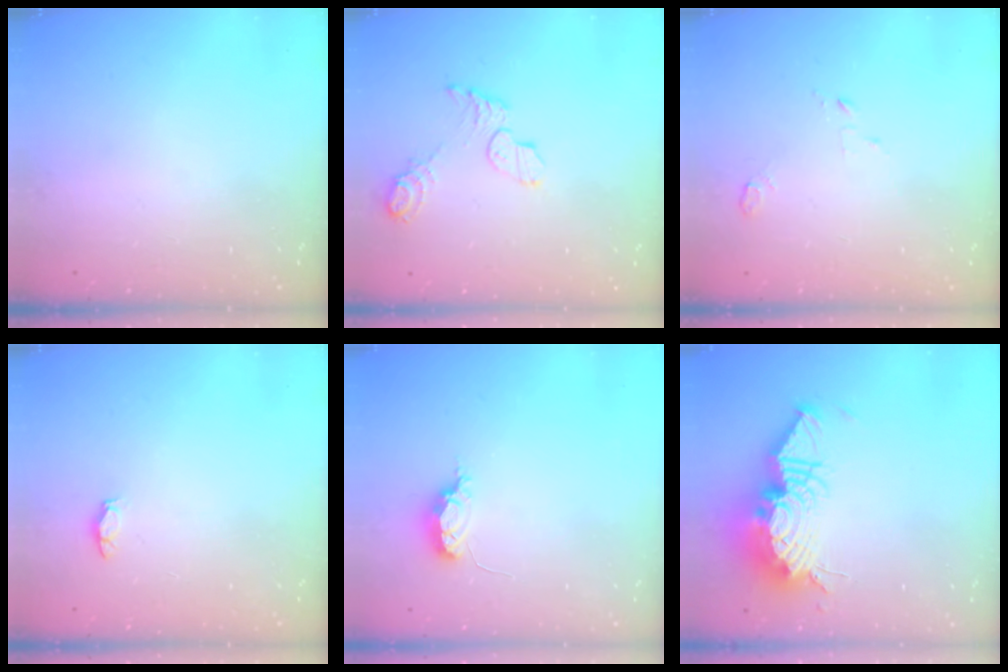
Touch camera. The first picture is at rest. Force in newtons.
{"total": 7.7, "press": 7.7, "slide": 0.5}
{"total": 2.8, "press": 2.8, "slide": 0.3}
{"total": 3.2, "press": 2.9, "slide": 1.5}
{"total": 4.3, "press": 4.2, "slide": 0.9}
{"total": 19.0, "press": 18.9, "slide": 1.8}